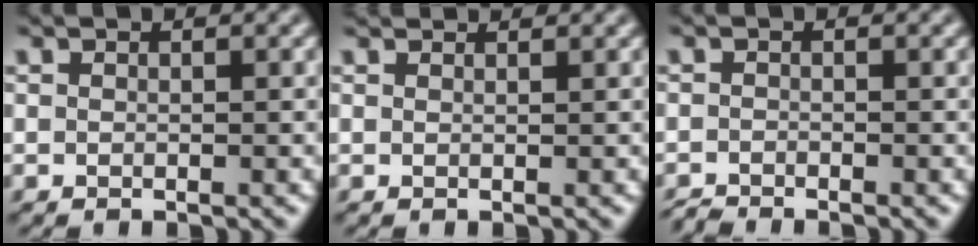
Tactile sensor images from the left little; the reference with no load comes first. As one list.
[{"total": 1.6, "force": [1.5, 0.0, 0.3], "torque": [-0.017, 0.008, 0.023]}, {"total": 1.2, "force": [-1.2, 0.0, -0.1], "torque": [0.000, 0.000, -0.030]}]